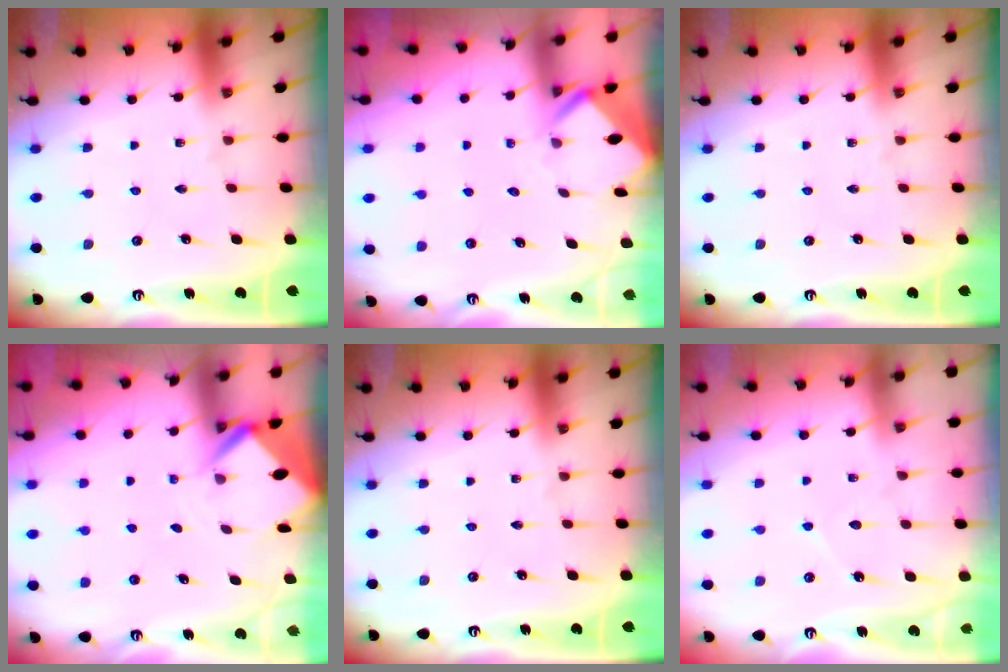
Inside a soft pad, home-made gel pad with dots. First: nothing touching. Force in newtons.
{"total": 2.4, "press": 2.4, "slide": 0.1}
{"total": 0.0}
{"total": 3.5, "press": 3.5, "slide": 0.2}
{"total": 0.0}
{"total": 4.9, "press": 4.8, "slide": 0.4}